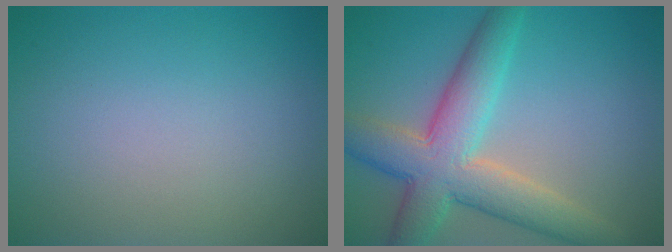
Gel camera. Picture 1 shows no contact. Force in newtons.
{"total": 8.0, "press": 8.0, "slide": 0.3}